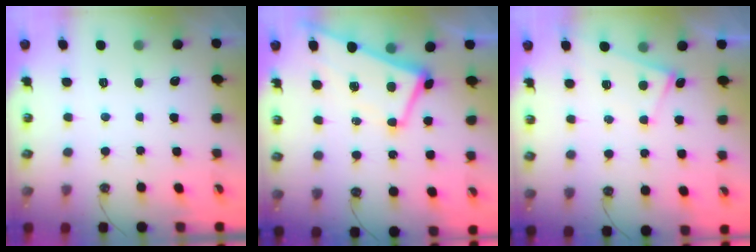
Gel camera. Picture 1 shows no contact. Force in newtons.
{"total": 1.0, "press": 0.2, "slide": 1.0}
{"total": 3.7, "press": 3.7, "slide": 0.3}